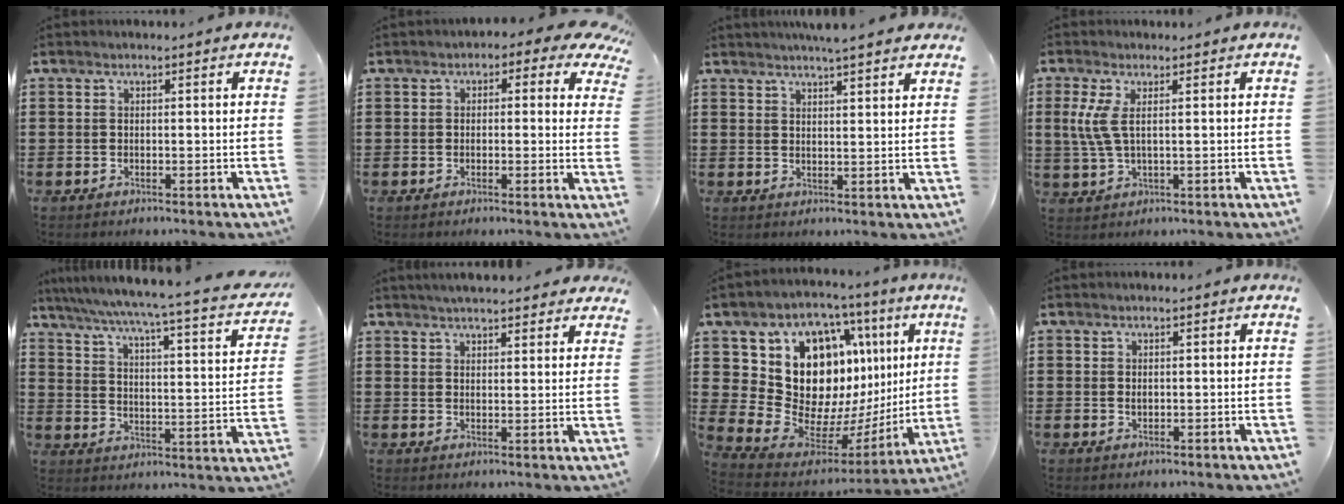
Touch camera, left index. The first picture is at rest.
{"total": 2.3, "force": [0.6, 1.4, 1.7], "torque": [-0.030, 0.006, 0.004]}
{"total": 3.6, "force": [3.4, -0.3, 1.2], "torque": [-0.032, -0.008, 0.062]}
{"total": 4.5, "force": [1.0, 1.0, 4.2], "torque": [-0.115, -0.013, 0.009]}
{"total": 4.4, "force": [3.4, -0.9, 2.6], "torque": [-0.069, -0.045, 0.044]}
{"total": 3.6, "force": [3.5, 0.3, 0.8], "torque": [-0.024, -0.006, 0.064]}
{"total": 15.1, "force": [4.8, 12.0, 7.8], "torque": [-0.171, -0.047, 0.097]}
{"total": 0.6, "force": [0.1, 0.4, 0.4], "torque": [-0.010, 0.001, 0.002]}